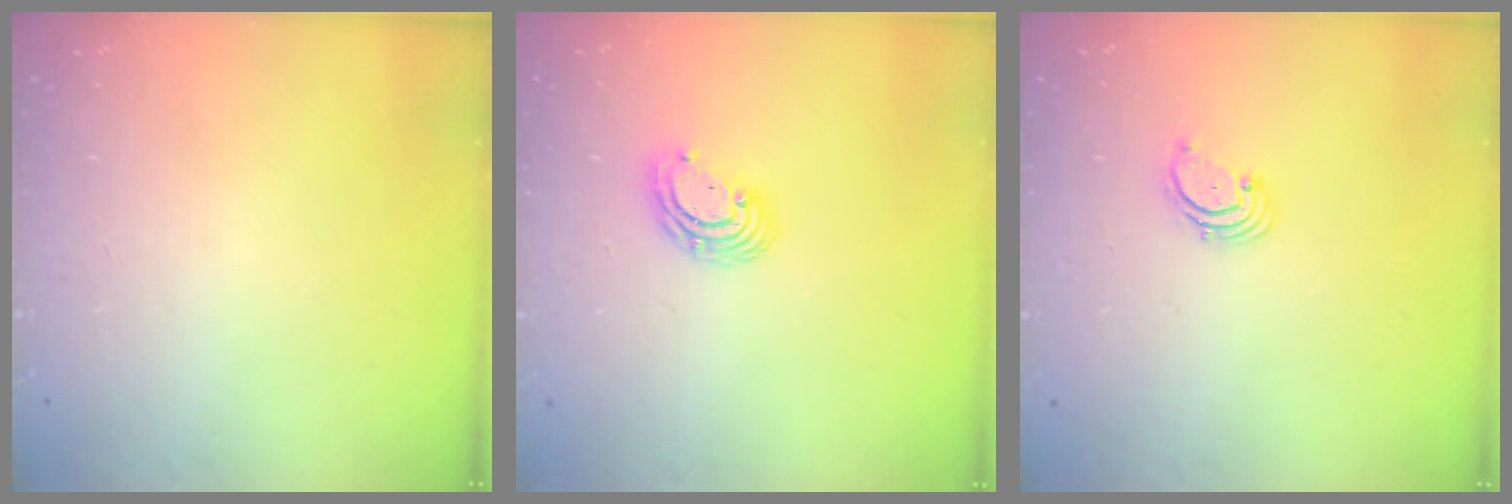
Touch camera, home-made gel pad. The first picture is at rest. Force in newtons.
{"total": 5.8, "press": 5.8, "slide": 0.4}
{"total": 1.7, "press": 1.6, "slide": 0.2}